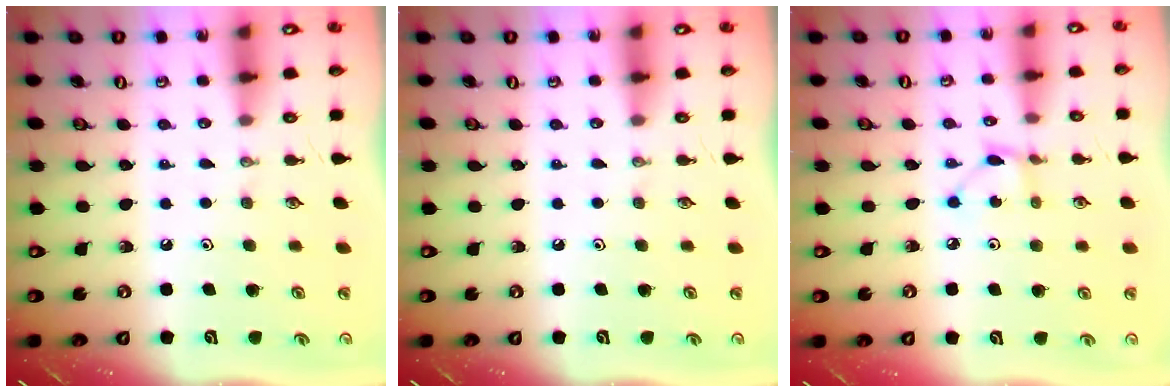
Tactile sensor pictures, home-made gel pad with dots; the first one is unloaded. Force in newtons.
{"total": 0.0}
{"total": 2.7, "press": 2.6, "slide": 0.3}